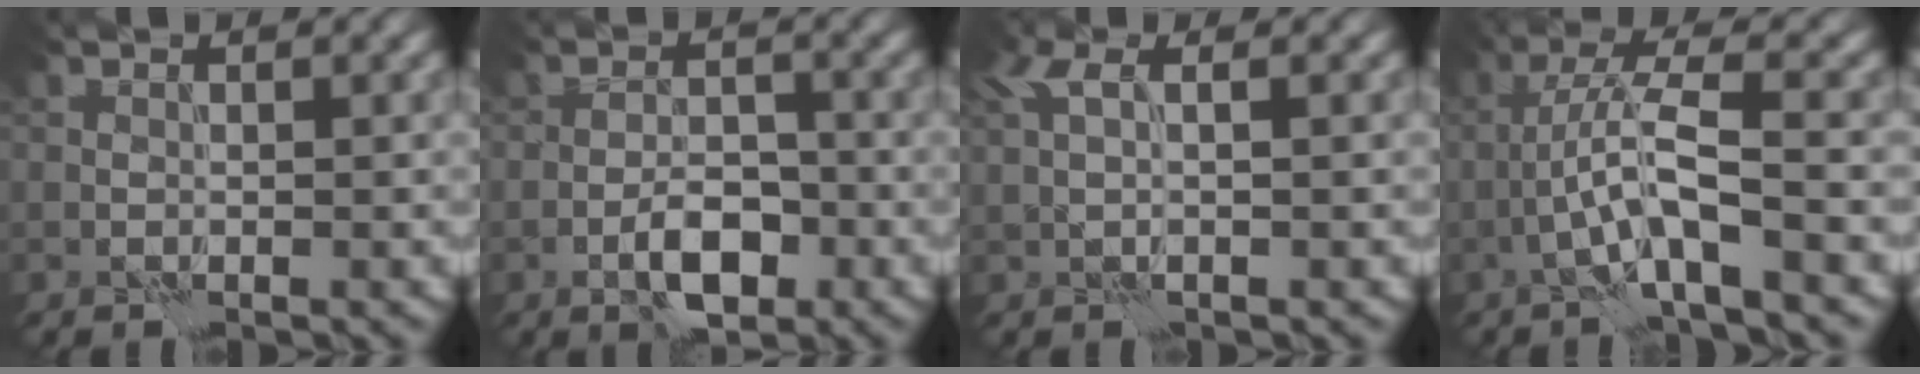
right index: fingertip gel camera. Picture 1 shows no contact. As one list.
[{"total": 4.0, "force": [-2.0, 1.7, 3.0], "torque": [-0.047, 0.005, -0.036]}, {"total": 2.6, "force": [0.9, 0.8, 2.4], "torque": [-0.052, 0.004, 0.015]}, {"total": 5.3, "force": [-1.8, 0.6, 4.9], "torque": [-0.096, 0.019, -0.038]}]